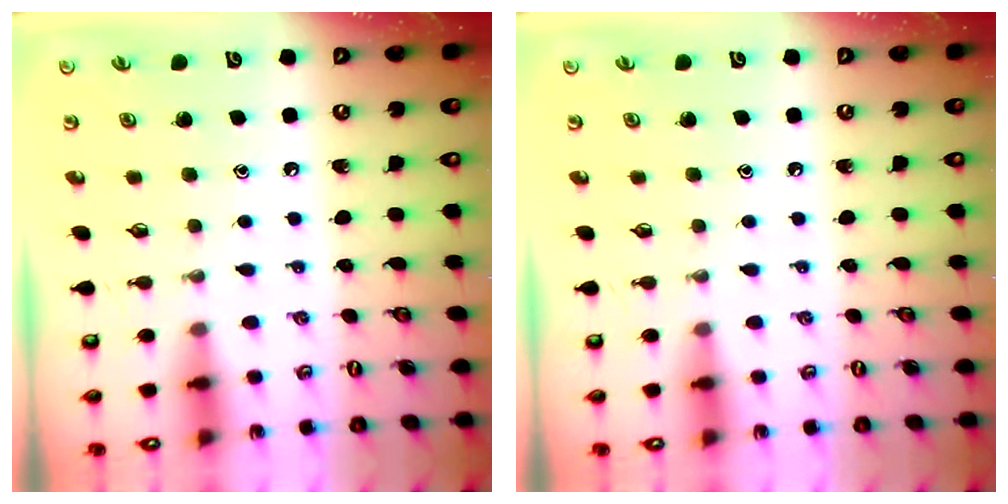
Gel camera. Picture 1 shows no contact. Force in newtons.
{"total": 0.0}